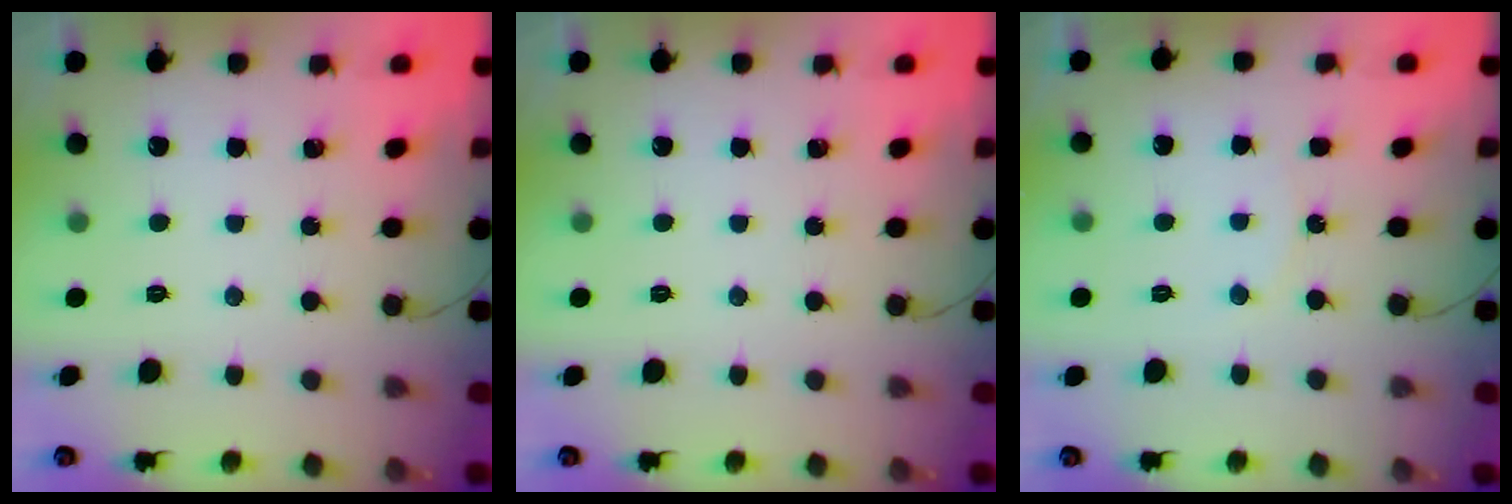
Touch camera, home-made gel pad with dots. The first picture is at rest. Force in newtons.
{"total": 0.0}
{"total": 4.5, "press": 4.5, "slide": 0.5}